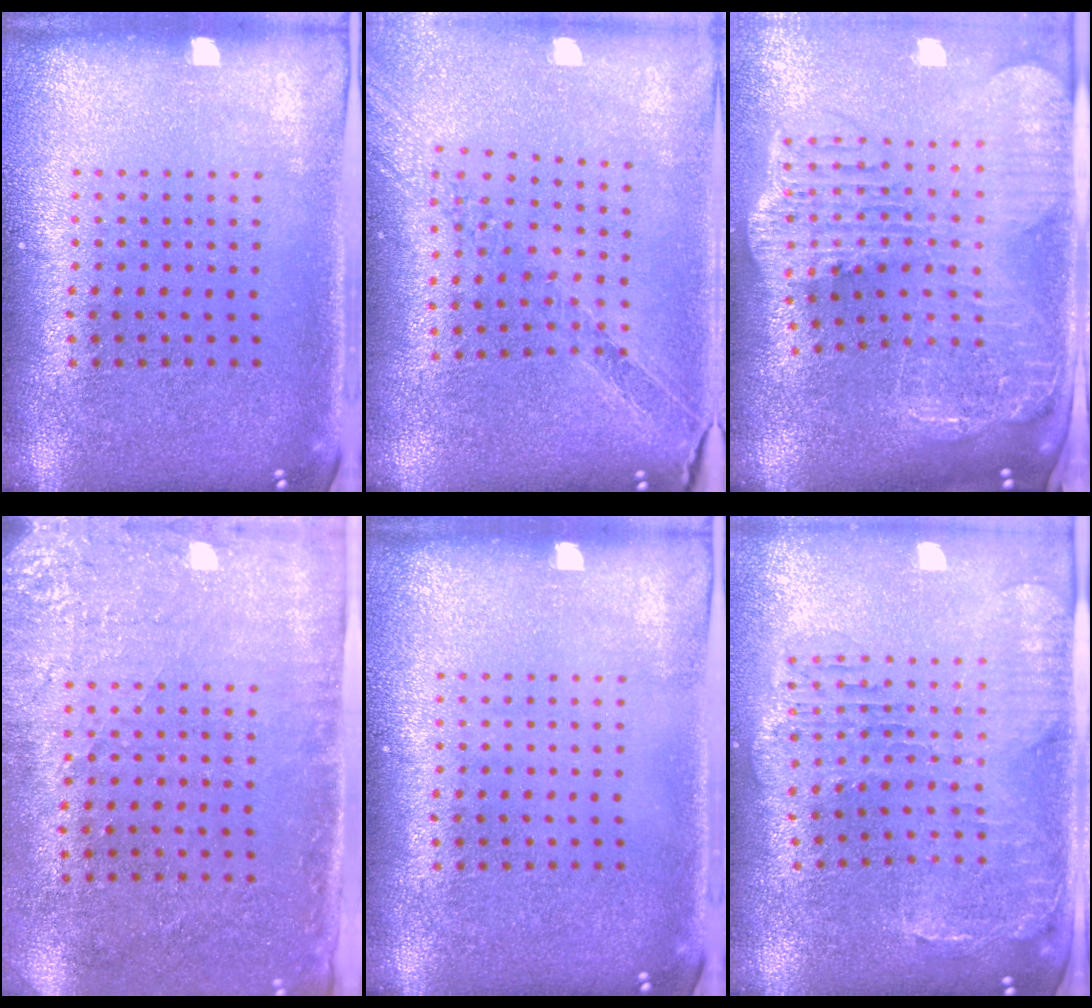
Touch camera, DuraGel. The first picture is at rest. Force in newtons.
{"total": 1.1, "press": 1.1, "slide": 0.2}
{"total": 3.8, "press": 3.0, "slide": 2.4}
{"total": 2.9, "press": 2.3, "slide": 1.7}
{"total": 0.0}
{"total": 1.2, "press": 1.1, "slide": 0.4}